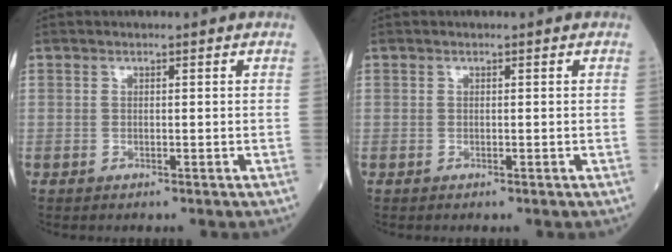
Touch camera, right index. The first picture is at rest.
{"total": 0.0}